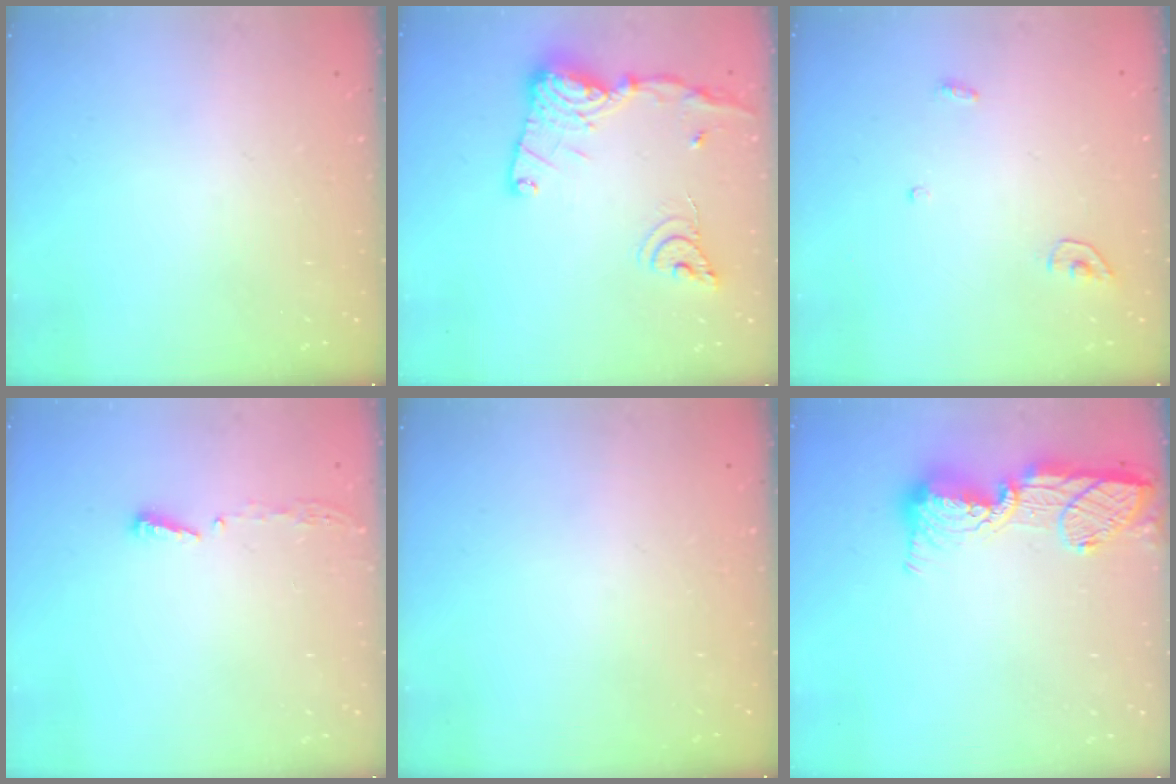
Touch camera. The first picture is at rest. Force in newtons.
{"total": 17.9, "press": 17.8, "slide": 1.6}
{"total": 3.5, "press": 3.5, "slide": 0.3}
{"total": 3.8, "press": 3.8, "slide": 0.4}
{"total": 0.0}
{"total": 16.3, "press": 16.3, "slide": 1.3}